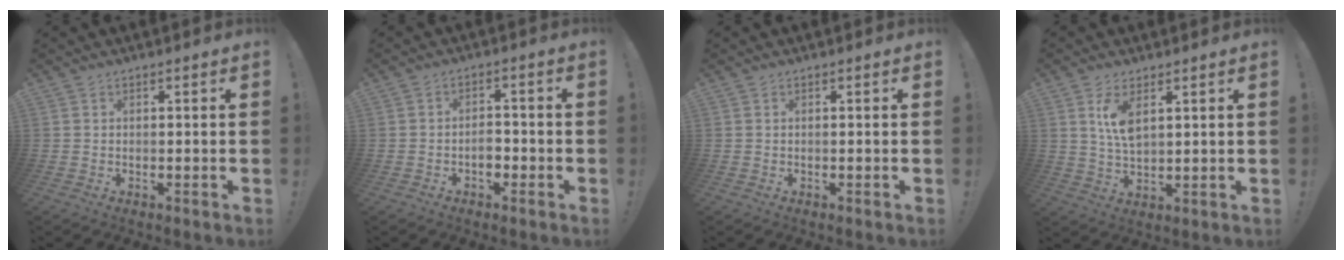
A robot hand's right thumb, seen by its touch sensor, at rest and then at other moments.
{"total": 4.1, "force": [-1.8, 2.7, 2.5], "torque": [-0.036, 0.004, -0.032]}
{"total": 0.0}
{"total": 7.2, "force": [3.2, 3.0, 5.8], "torque": [-0.103, -0.016, 0.052]}